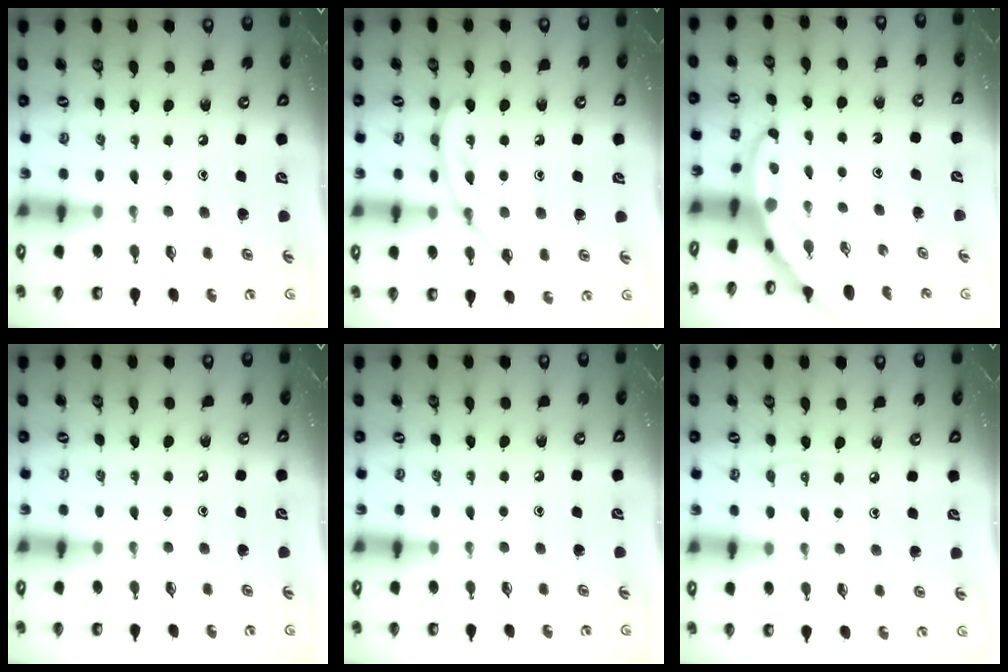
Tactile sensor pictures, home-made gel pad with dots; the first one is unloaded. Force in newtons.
{"total": 9.3, "press": 9.3, "slide": 0.7}
{"total": 3.1, "press": 3.1, "slide": 0.3}
{"total": 0.0}
{"total": 0.0}
{"total": 4.2, "press": 4.2, "slide": 0.7}